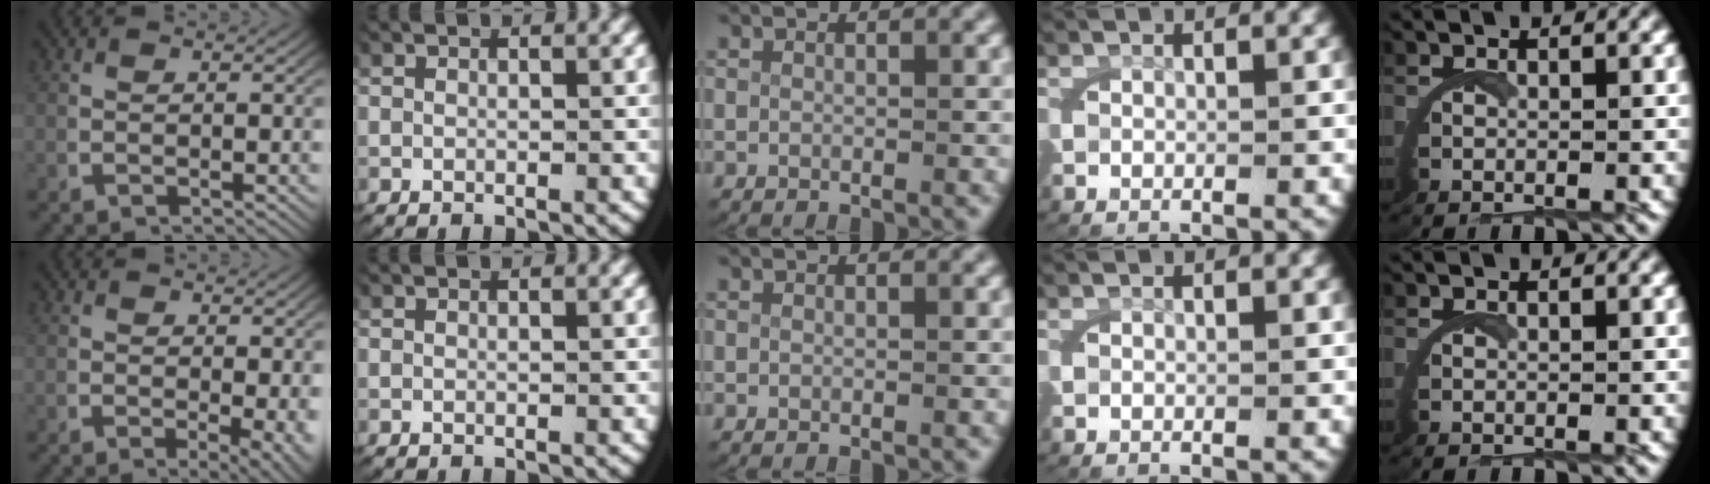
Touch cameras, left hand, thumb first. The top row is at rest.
{"thumb": {"total": 3.3, "force": [-0.3, 1.3, 3.0], "torque": [-0.040, -0.021, 0.004]}}